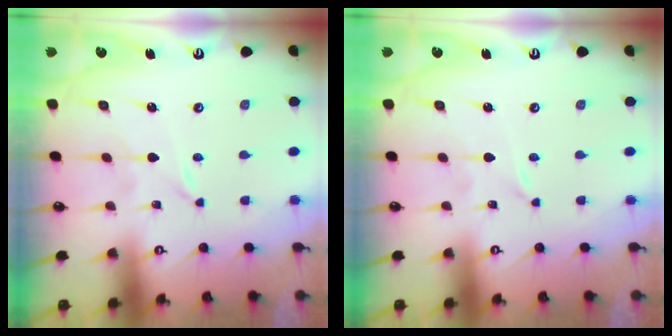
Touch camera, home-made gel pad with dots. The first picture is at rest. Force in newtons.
{"total": 0.0}